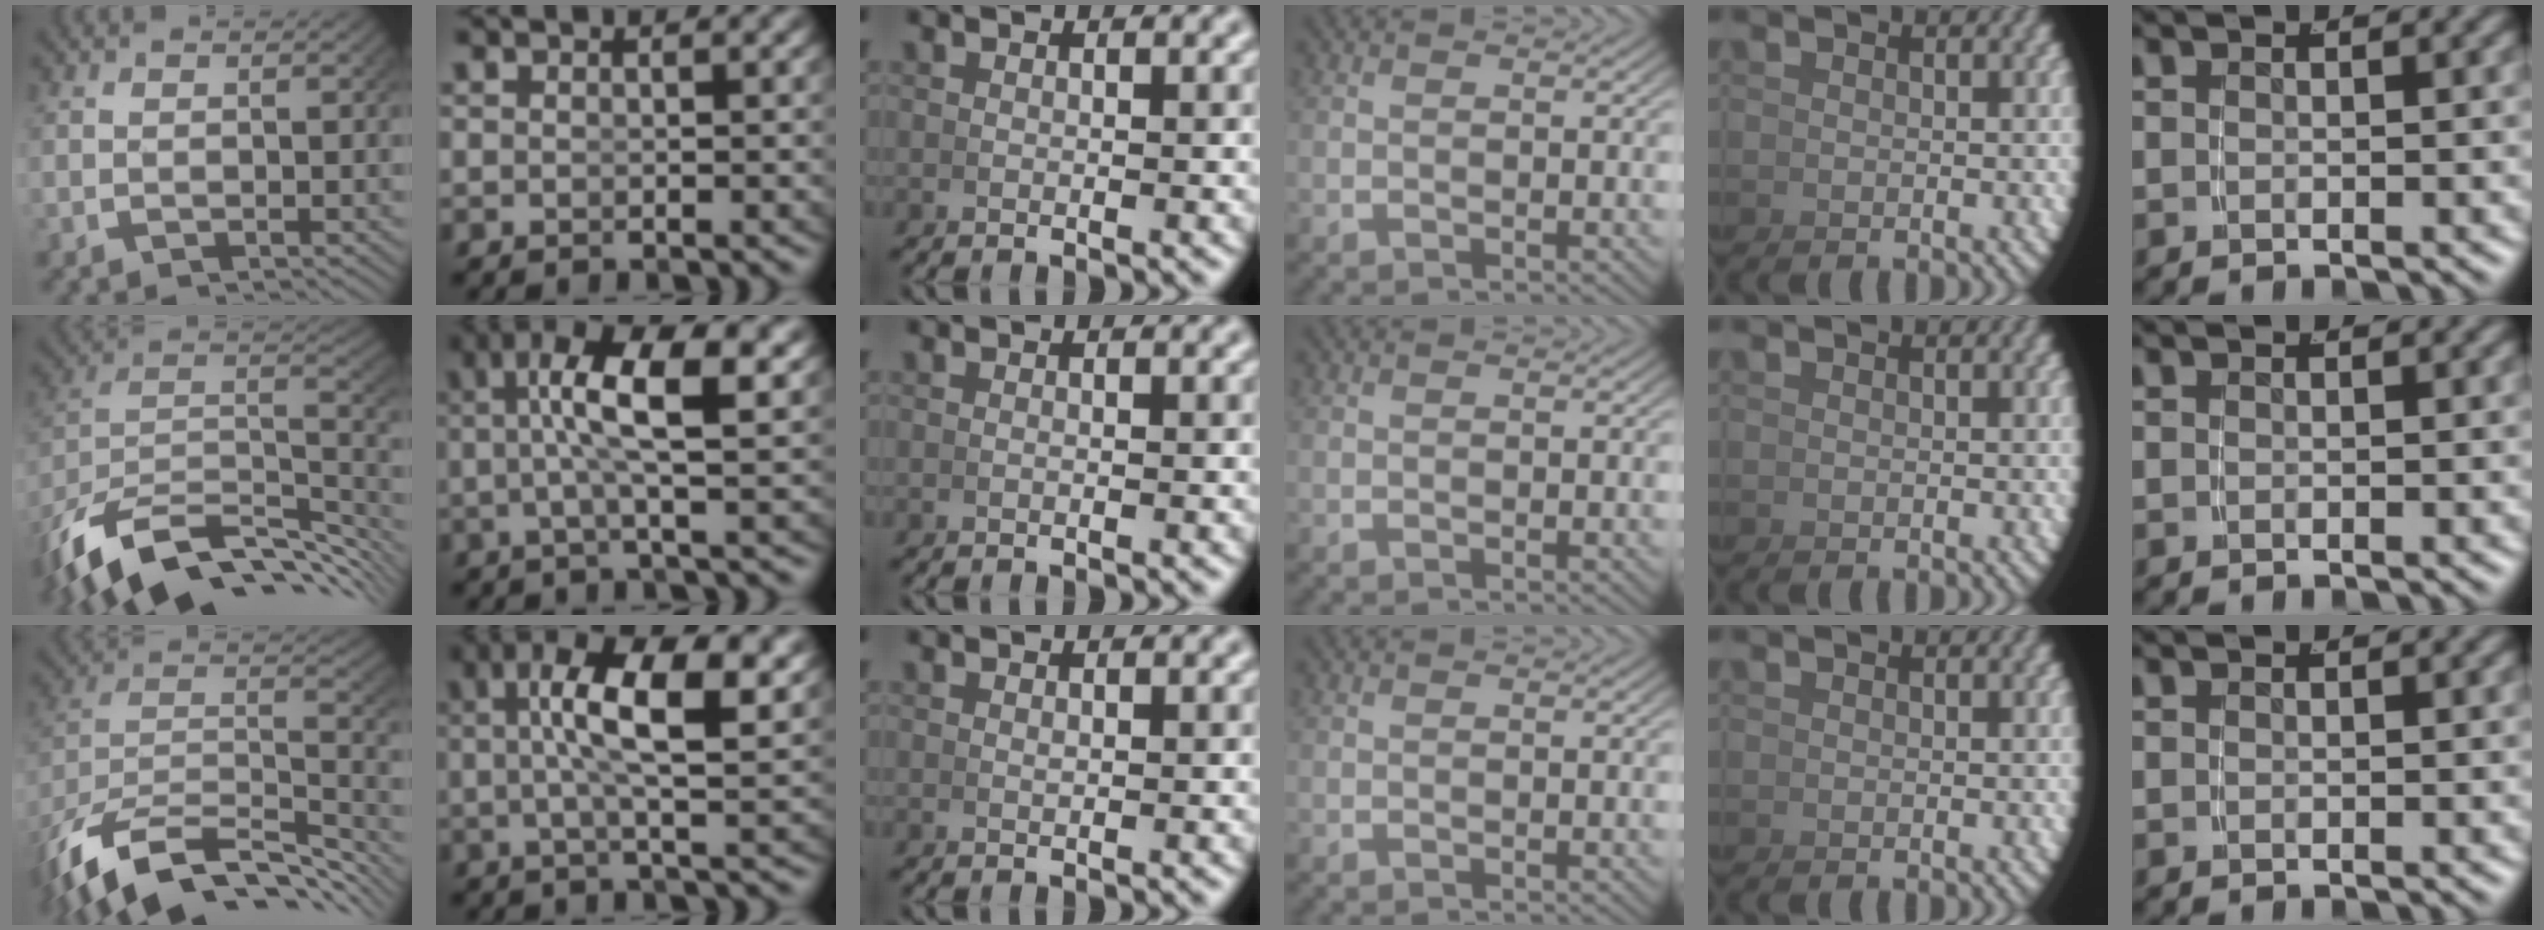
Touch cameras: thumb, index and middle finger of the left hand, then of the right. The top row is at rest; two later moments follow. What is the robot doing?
{"motion": "lift_and_place", "object": "cup"}